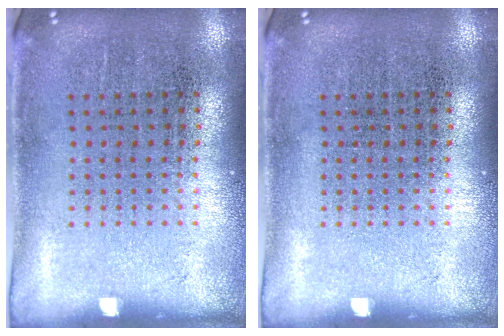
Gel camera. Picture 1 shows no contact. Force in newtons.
{"total": 0.0}